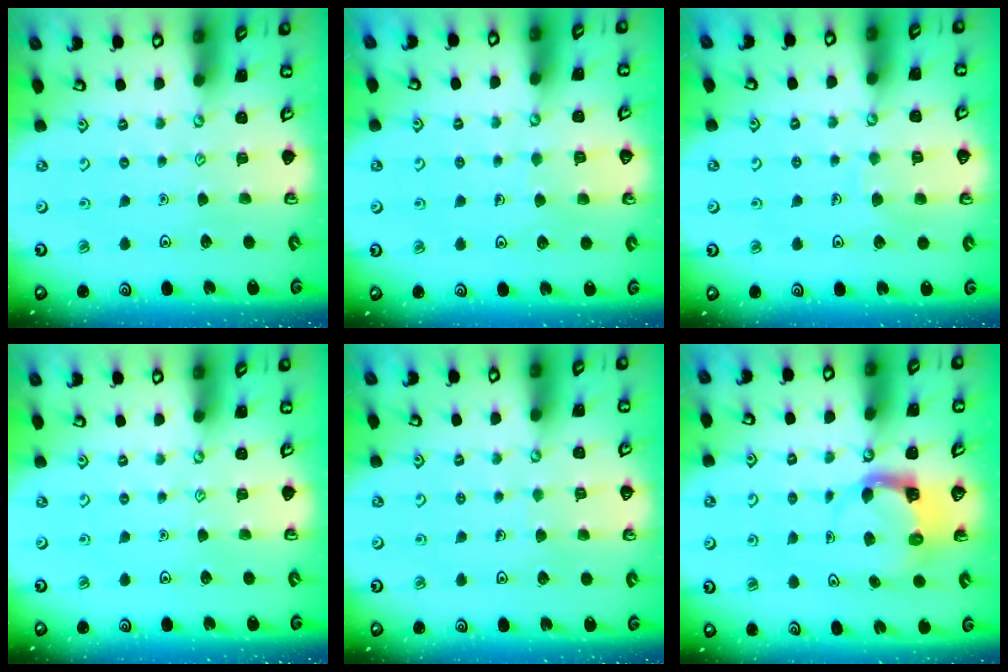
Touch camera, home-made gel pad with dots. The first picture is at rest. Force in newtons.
{"total": 5.3, "press": 5.3, "slide": 0.4}
{"total": 5.4, "press": 5.3, "slide": 0.5}
{"total": 0.0}
{"total": 3.2, "press": 3.2, "slide": 0.2}
{"total": 3.9, "press": 3.9, "slide": 0.3}